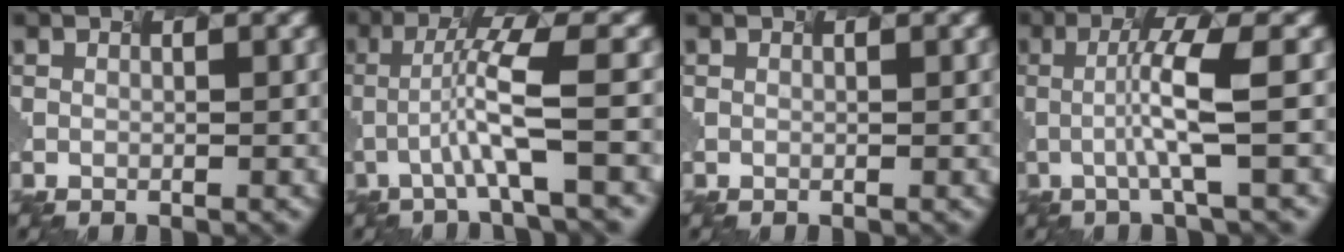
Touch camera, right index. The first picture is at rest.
{"total": 4.8, "force": [-2.0, -0.1, 4.4], "torque": [-0.091, 0.013, -0.028]}
{"total": 0.0}
{"total": 4.3, "force": [-0.9, 0.1, 4.2], "torque": [-0.086, 0.002, -0.007]}